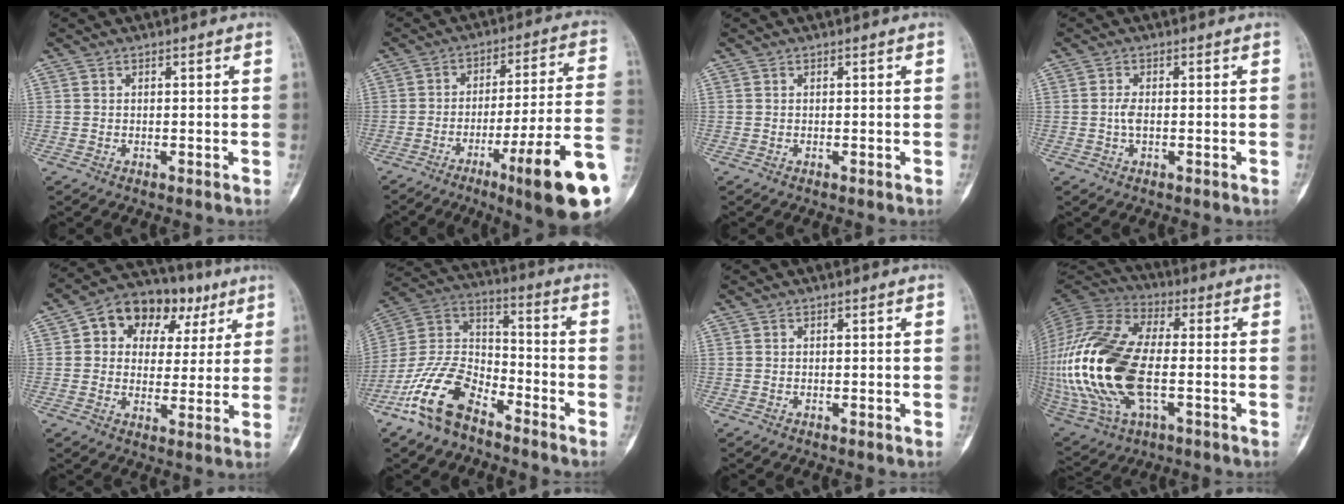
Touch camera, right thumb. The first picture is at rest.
{"total": 19.5, "force": [-8.0, 1.4, 17.7], "torque": [-0.223, 0.026, -0.117]}
{"total": 0.0}
{"total": 1.9, "force": [-0.3, 0.8, 1.7], "torque": [-0.038, 0.000, -0.007]}
{"total": 14.7, "force": [5.7, 10.9, 8.1], "torque": [-0.062, 0.017, 0.082]}
{"total": 15.4, "force": [-9.9, 7.7, 8.9], "torque": [-0.169, 0.068, -0.198]}
{"total": 0.0}
{"total": 29.8, "force": [-3.7, 15.1, 25.4], "torque": [-0.616, -0.011, -0.062]}